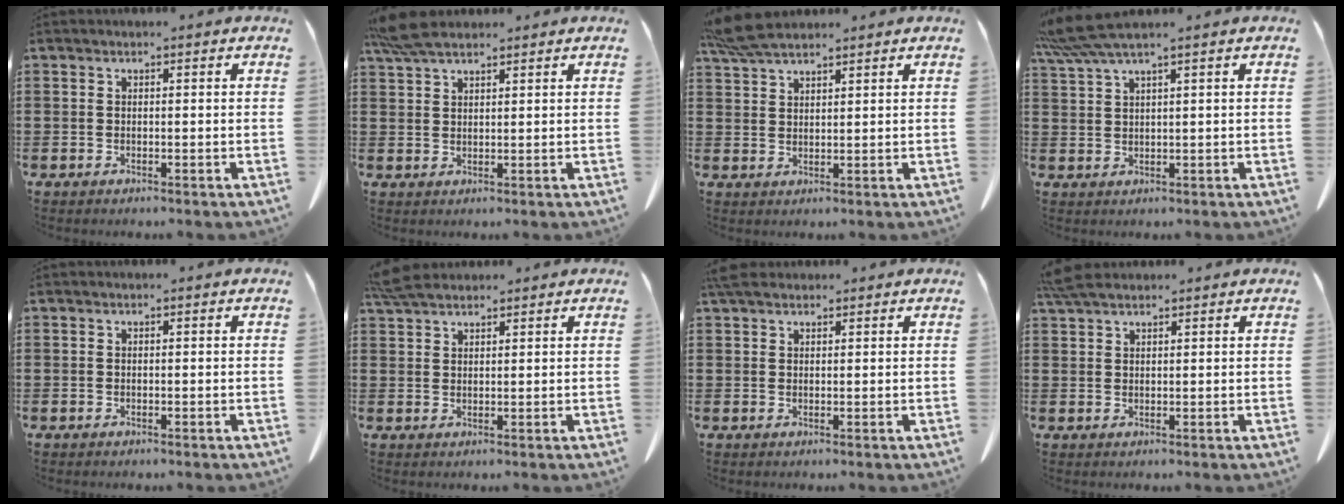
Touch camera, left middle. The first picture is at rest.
{"total": 5.3, "force": [4.3, 1.2, 3.0], "torque": [-0.077, -0.006, 0.080]}
{"total": 5.8, "force": [4.8, 1.2, 3.1], "torque": [-0.073, -0.006, 0.093]}
{"total": 4.8, "force": [3.6, -0.2, 3.3], "torque": [-0.087, -0.013, 0.062]}
{"total": 0.0}
{"total": 4.1, "force": [3.6, 1.0, 1.6], "torque": [-0.042, -0.002, 0.071]}
{"total": 2.7, "force": [2.3, 1.1, 1.1], "torque": [-0.028, 0.004, 0.047]}
{"total": 3.5, "force": [3.0, 0.9, 1.6], "torque": [-0.040, -0.001, 0.060]}